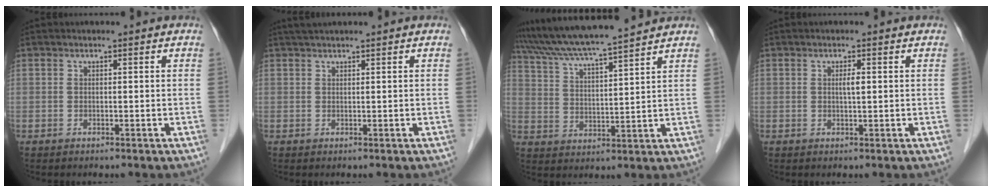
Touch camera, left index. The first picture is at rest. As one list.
[{"total": 1.4, "force": [1.2, -0.2, 0.7], "torque": [-0.011, 0.011, 0.027]}, {"total": 13.0, "force": [11.7, -1.2, 5.6], "torque": [-0.106, 0.018, 0.196]}, {"total": 1.4, "force": [0.2, 0.1, 1.3], "torque": [-0.023, 0.001, 0.005]}]